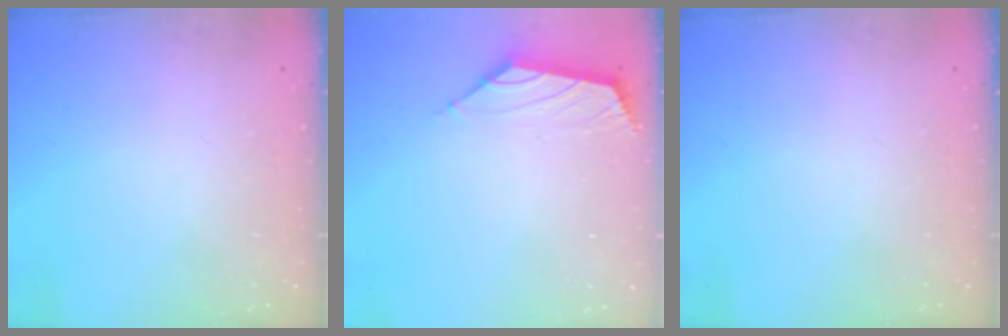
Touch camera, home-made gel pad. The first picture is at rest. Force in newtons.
{"total": 1.5, "press": 1.4, "slide": 0.7}
{"total": 0.0}